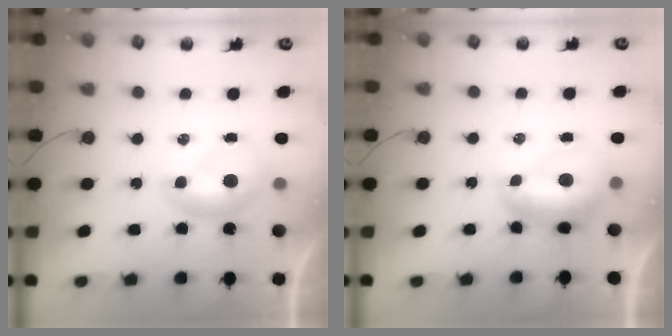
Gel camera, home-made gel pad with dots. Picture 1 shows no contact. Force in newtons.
{"total": 1.7, "press": 1.6, "slide": 0.5}